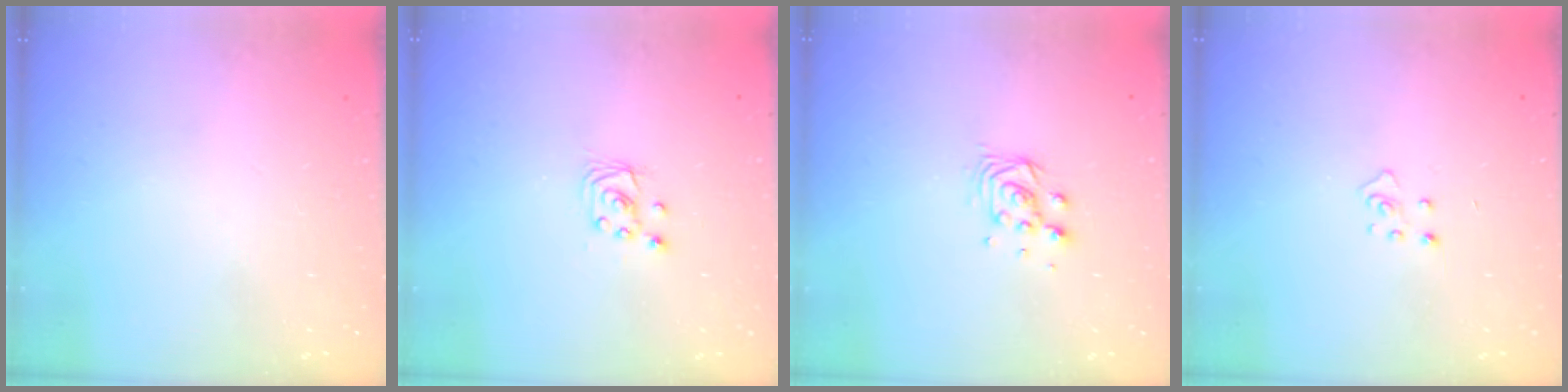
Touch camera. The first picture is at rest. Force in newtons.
{"total": 2.4, "press": 2.4, "slide": 0.2}
{"total": 5.2, "press": 5.2, "slide": 0.3}
{"total": 3.7, "press": 3.6, "slide": 0.3}